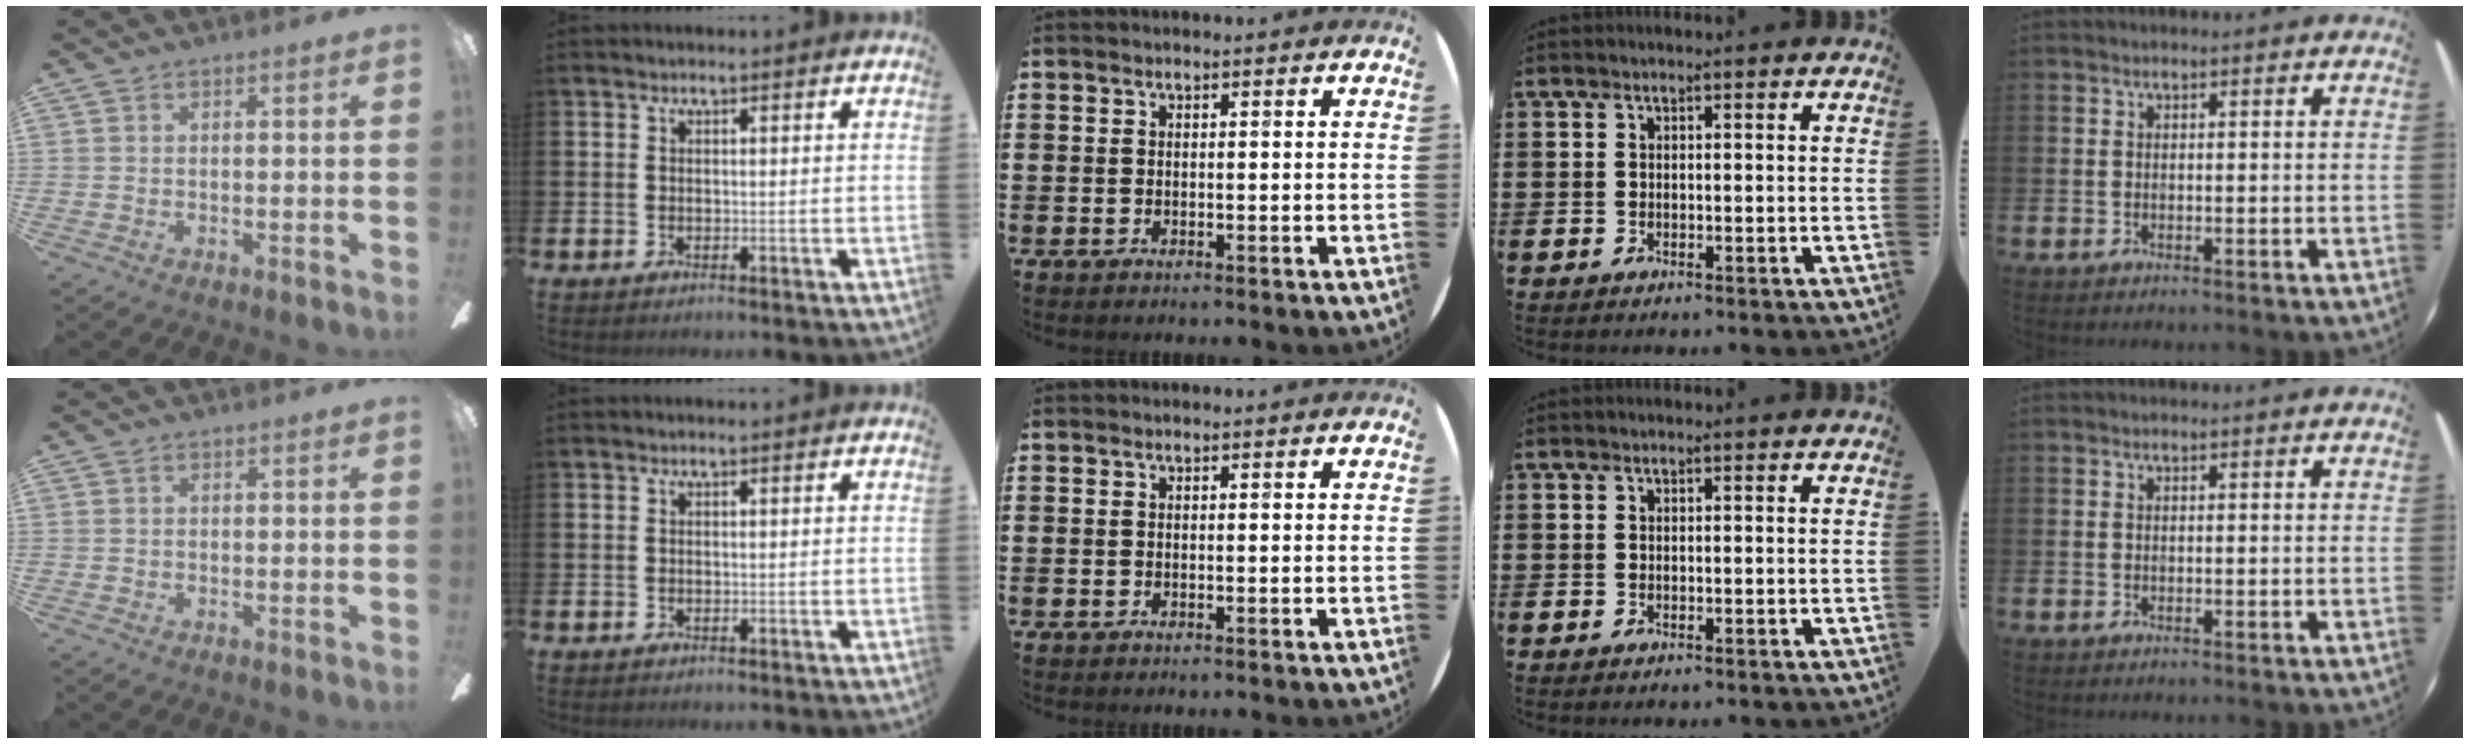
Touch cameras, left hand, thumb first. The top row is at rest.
{"thumb": {"total": 0.5, "force": [0.1, 0.5, 0.2], "torque": [-0.003, 0.004, 0.000]}}